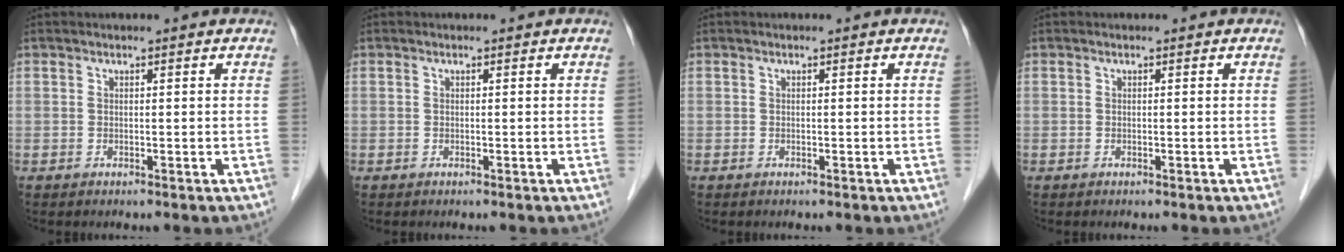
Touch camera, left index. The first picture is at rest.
{"total": 0.0}
{"total": 0.0}
{"total": 0.0}